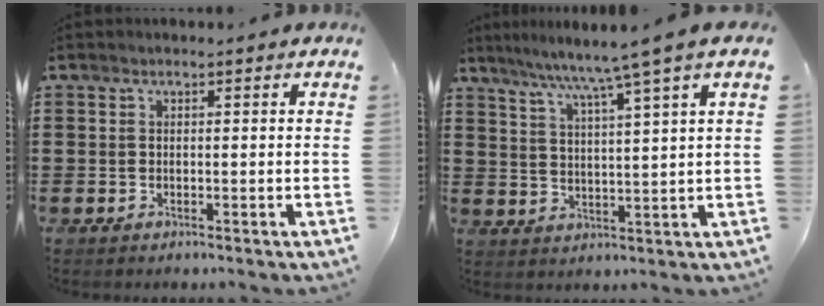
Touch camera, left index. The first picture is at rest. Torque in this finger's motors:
{"motor_torque": [1.19, -0.95, 0.39, 0.21]}